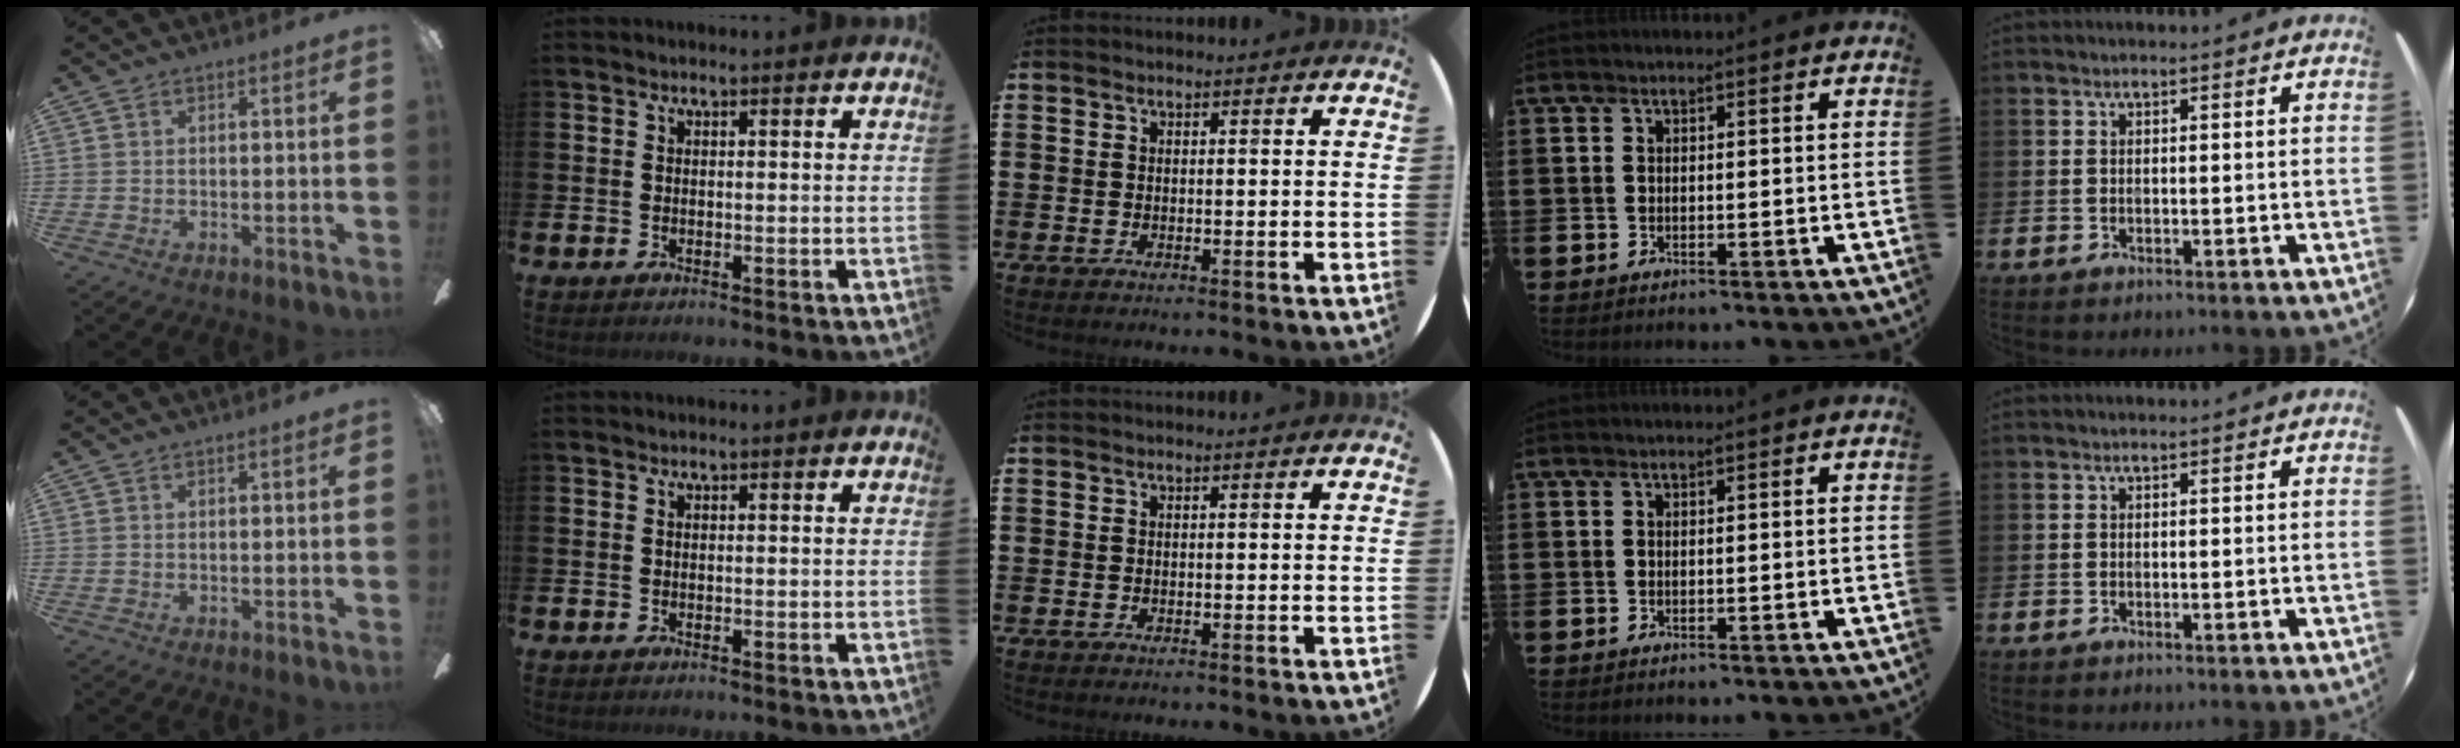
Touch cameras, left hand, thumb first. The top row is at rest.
{}